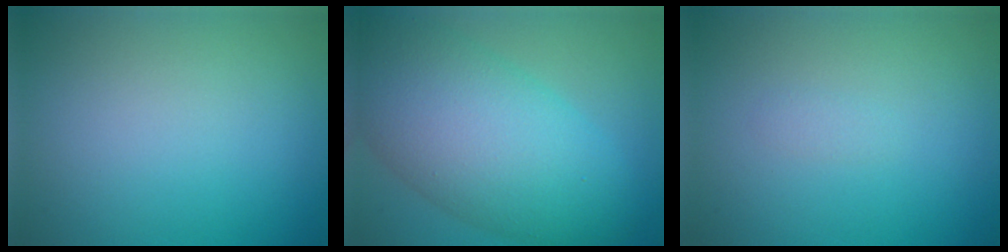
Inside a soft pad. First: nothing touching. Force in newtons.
{"total": 11.1, "press": 11.0, "slide": 0.3}
{"total": 0.5, "press": 0.5, "slide": 0.0}